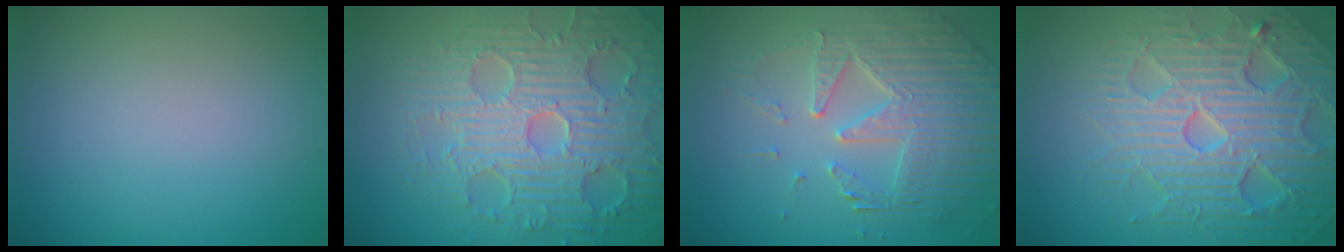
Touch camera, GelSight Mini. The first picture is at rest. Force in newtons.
{"total": 8.4, "press": 6.4, "slide": 5.5}
{"total": 6.5, "press": 5.1, "slide": 4.1}
{"total": 7.2, "press": 7.0, "slide": 1.4}